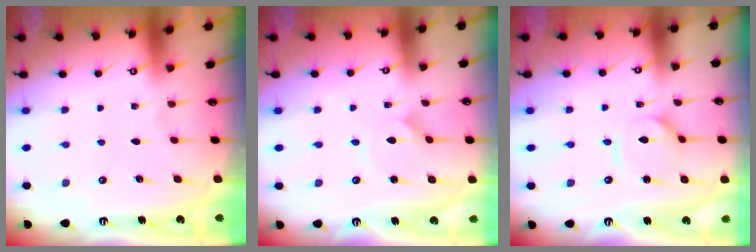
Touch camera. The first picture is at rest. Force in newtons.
{"total": 1.0, "press": 1.0, "slide": 0.2}
{"total": 4.5, "press": 4.5, "slide": 0.4}